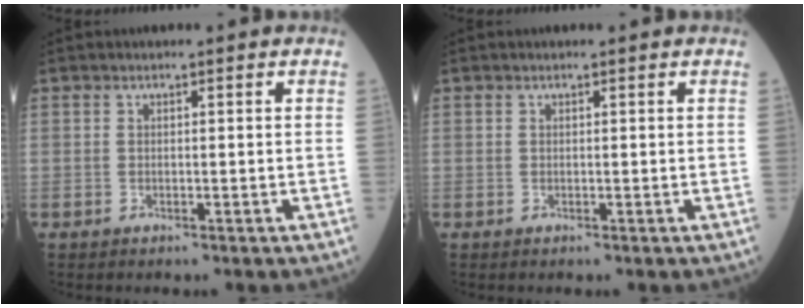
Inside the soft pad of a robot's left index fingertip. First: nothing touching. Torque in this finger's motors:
{"motor_torque": [-0.88, 0.34, -0.49, -0.12]}